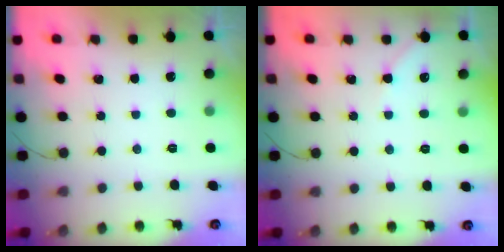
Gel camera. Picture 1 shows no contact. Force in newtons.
{"total": 2.9, "press": 2.8, "slide": 0.4}